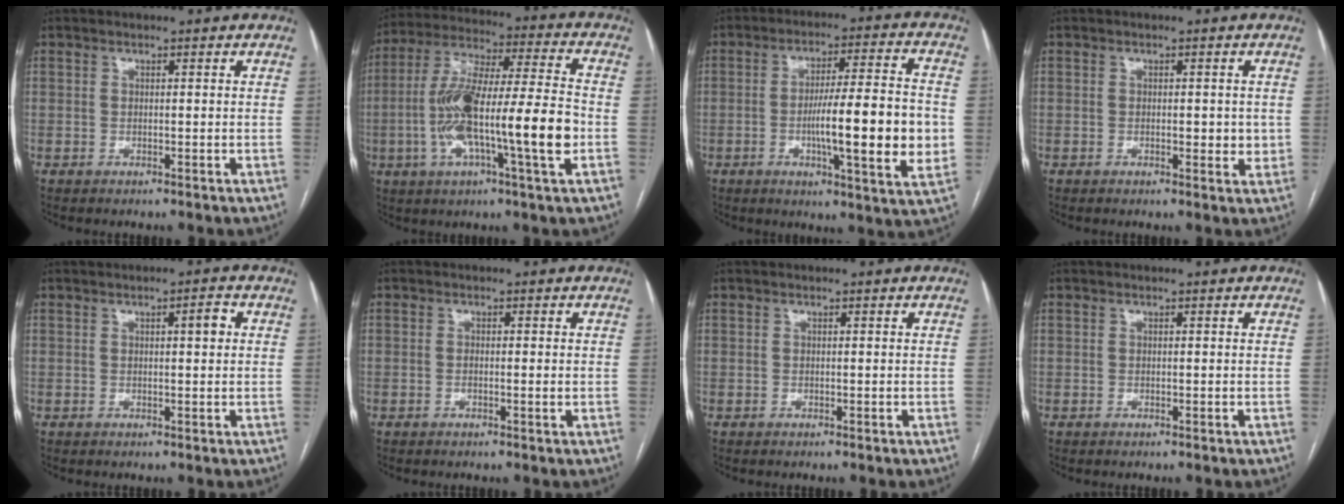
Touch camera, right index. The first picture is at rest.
{"total": 18.5, "force": [-3.8, 1.4, 18.0], "torque": [-0.338, 0.006, -0.065]}
{"total": 15.5, "force": [-2.3, 1.0, 15.3], "torque": [-0.234, -0.001, -0.035]}
{"total": 2.9, "force": [-0.1, 1.4, 2.5], "torque": [-0.035, 0.000, 0.002]}
{"total": 2.2, "force": [0.5, 0.4, 2.1], "torque": [-0.032, 0.006, 0.009]}
{"total": 1.3, "force": [-0.1, 0.2, 1.3], "torque": [-0.024, 0.001, 0.002]}
{"total": 0.0}
{"total": 0.0}